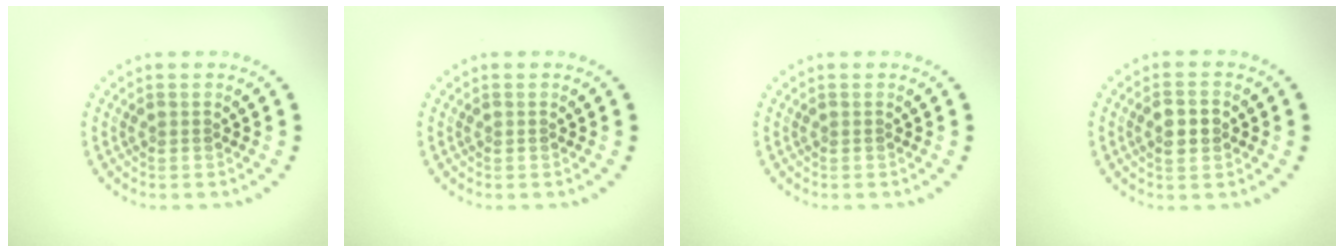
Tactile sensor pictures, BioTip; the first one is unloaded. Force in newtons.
{"total": 0.0}
{"total": 0.0}
{"total": 2.2, "press": 2.2, "slide": 0.2}